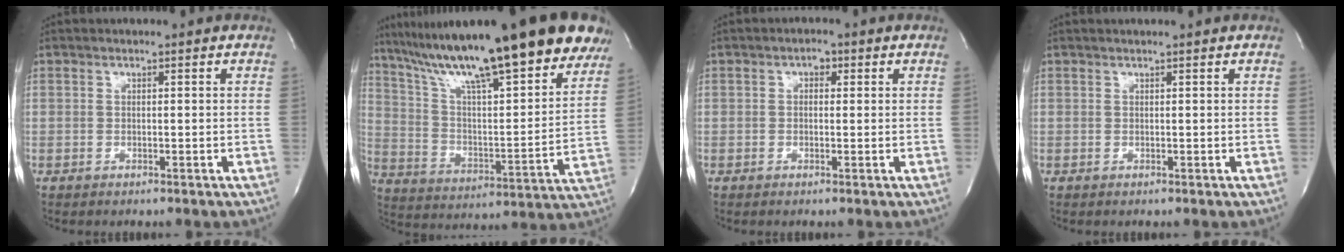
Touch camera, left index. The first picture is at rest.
{"total": 30.6, "force": [23.0, 4.7, 19.7], "torque": [-0.316, -0.004, 0.336]}
{"total": 1.6, "force": [0.4, 1.1, 1.1], "torque": [-0.013, 0.009, 0.003]}
{"total": 1.2, "force": [1.1, 0.0, 0.5], "torque": [-0.009, 0.013, 0.016]}